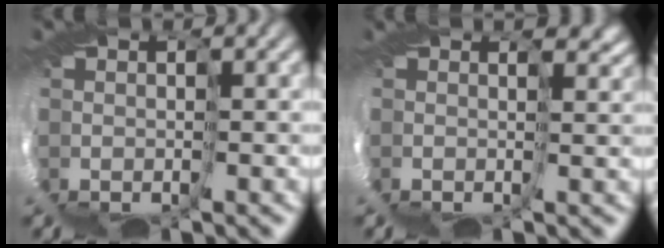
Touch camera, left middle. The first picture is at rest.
{"total": 1.4, "force": [1.2, -0.1, 0.6], "torque": [-0.010, 0.004, 0.025]}